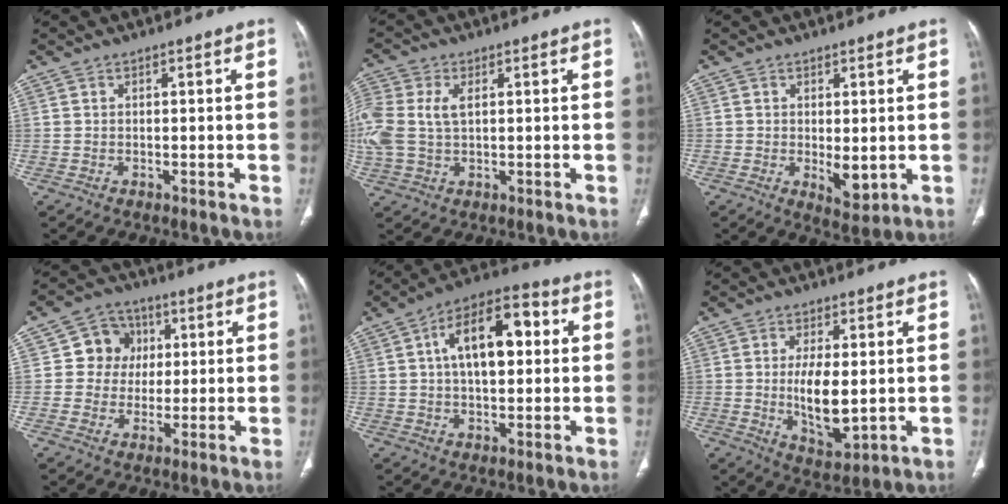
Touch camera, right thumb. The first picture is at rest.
{"total": 10.9, "force": [1.7, 6.7, 8.4], "torque": [-0.225, 0.015, 0.038]}
{"total": 4.5, "force": [-0.4, 2.1, 4.0], "torque": [-0.052, -0.014, 0.004]}
{"total": 7.9, "force": [1.3, 7.4, 2.2], "torque": [0.011, 0.010, 0.015]}
{"total": 14.6, "force": [2.9, 7.5, 12.2], "torque": [-0.180, 0.020, 0.039]}
{"total": 9.6, "force": [-0.1, 4.0, 8.8], "torque": [-0.149, -0.023, 0.009]}